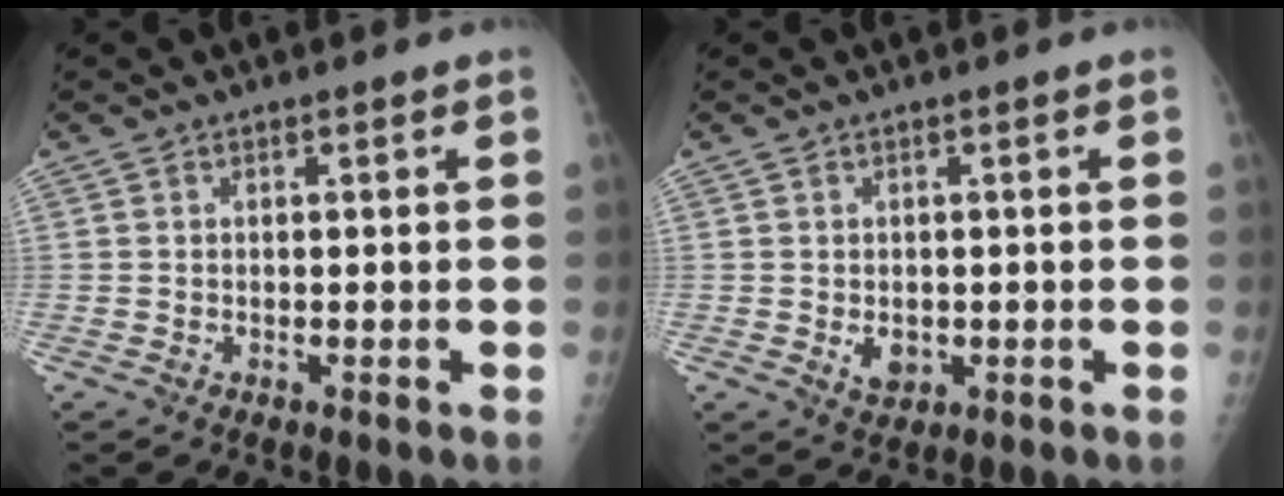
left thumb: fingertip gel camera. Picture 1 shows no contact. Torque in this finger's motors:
{"motor_torque": [0.09, 0.46, 0.48, 0.14, 0.00]}